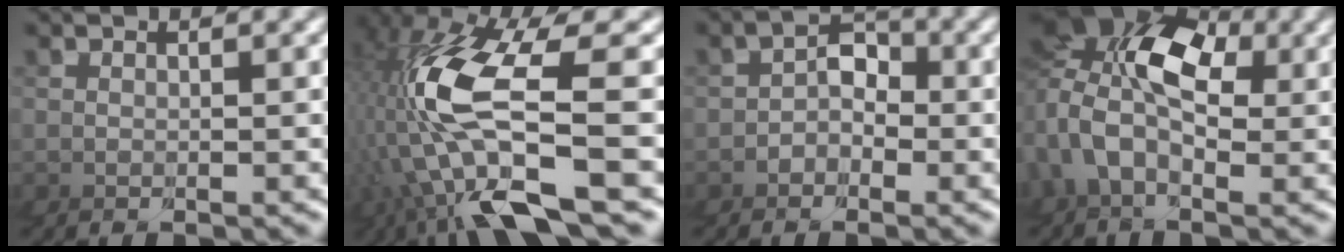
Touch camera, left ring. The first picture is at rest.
{"total": 7.0, "force": [-1.3, 2.8, 6.3], "torque": [-0.195, -0.003, -0.010]}
{"total": 4.4, "force": [-0.9, 4.3, 0.3], "torque": [-0.033, -0.015, -0.018]}
{"total": 8.5, "force": [1.8, 6.9, 4.7], "torque": [-0.116, 0.006, 0.016]}